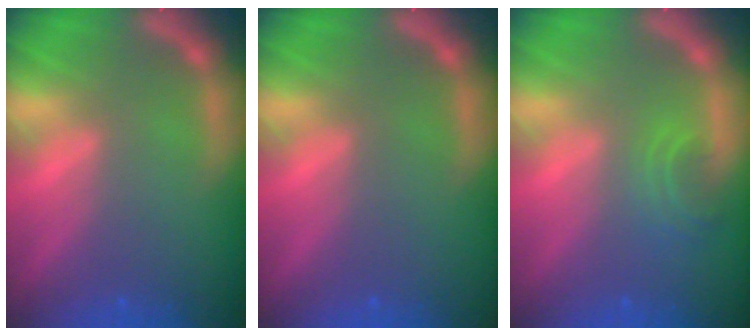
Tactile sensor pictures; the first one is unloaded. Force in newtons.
{"total": 0.0}
{"total": 2.4}